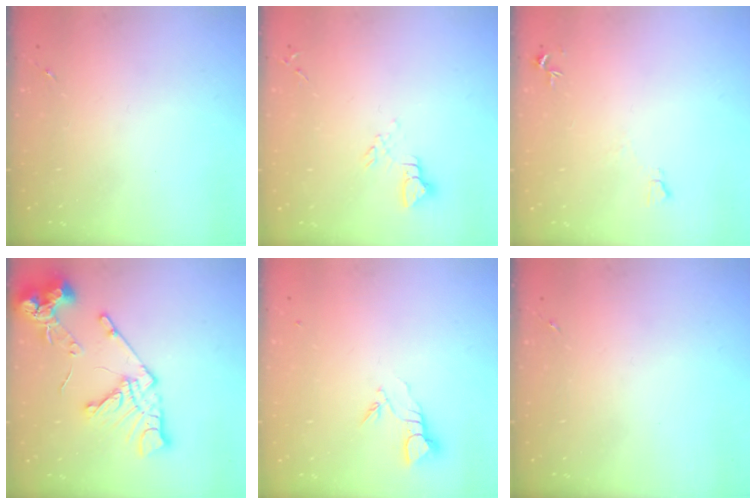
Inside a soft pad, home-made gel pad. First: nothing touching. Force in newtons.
{"total": 5.1, "press": 5.1, "slide": 0.4}
{"total": 4.9, "press": 4.9, "slide": 0.6}
{"total": 16.4, "press": 16.3, "slide": 1.9}
{"total": 3.7, "press": 3.7, "slide": 0.1}
{"total": 0.0}